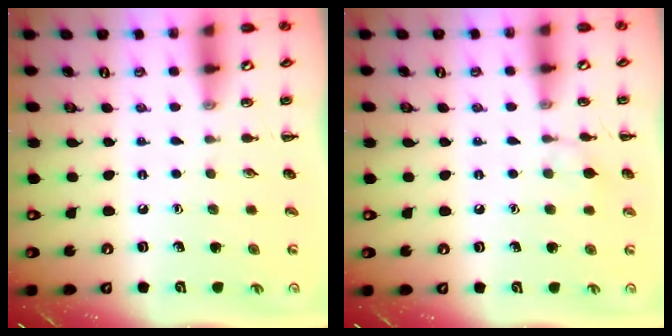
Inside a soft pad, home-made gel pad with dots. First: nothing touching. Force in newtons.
{"total": 6.1, "press": 5.8, "slide": 1.9}